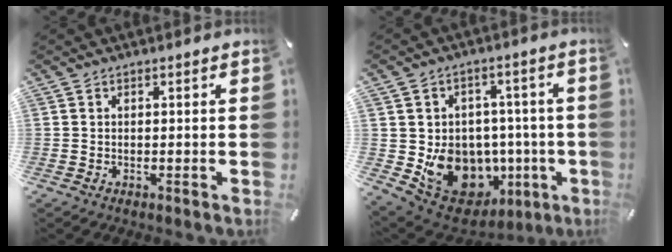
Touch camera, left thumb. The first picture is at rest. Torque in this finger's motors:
{"motor_torque": [2.22, 2.78, 0.49, 0.17, 0.24]}